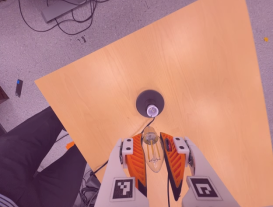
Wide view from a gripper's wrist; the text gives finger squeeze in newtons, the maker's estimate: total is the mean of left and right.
{"total": 23.2, "left": 24.8, "right": 21.6}